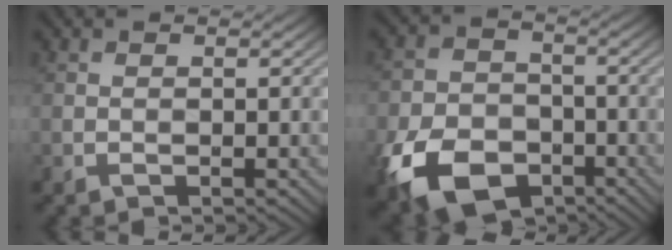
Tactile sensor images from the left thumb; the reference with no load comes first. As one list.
[{"total": 11.7, "force": [-5.8, 7.7, 6.6], "torque": [-0.164, -0.032, -0.102]}]